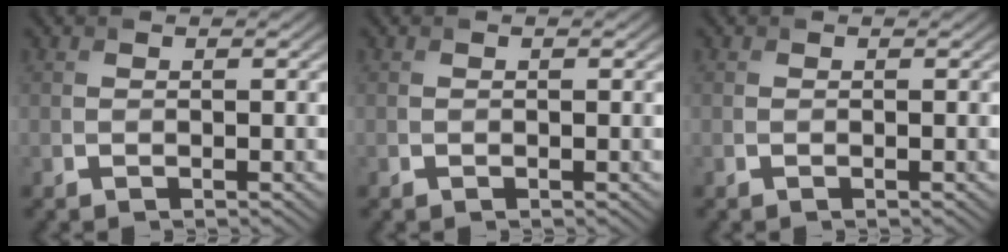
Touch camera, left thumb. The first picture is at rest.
{"total": 0.0}
{"total": 0.0}